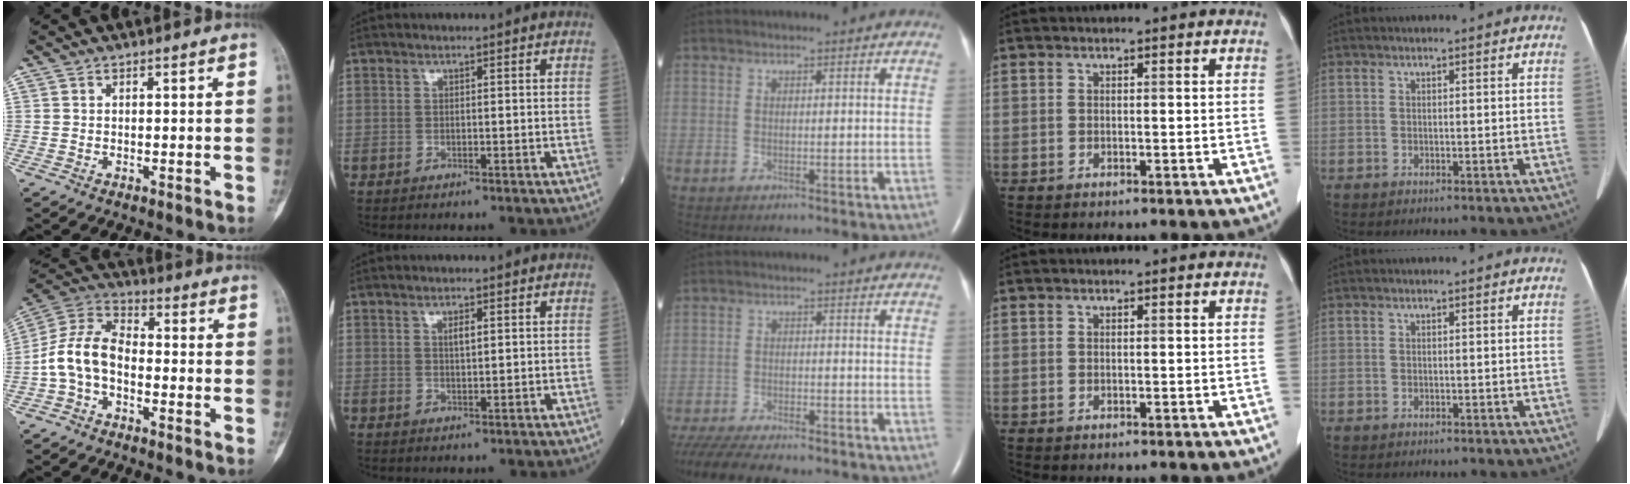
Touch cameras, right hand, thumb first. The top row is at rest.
{"thumb": {"total": 10.2, "force": [-2.5, 6.5, 7.5], "torque": [-0.144, 0.039, -0.062]}, "index": {"total": 1.7, "force": [0.6, 0.5, 1.5], "torque": [-0.024, -0.001, 0.010]}, "middle": {"total": 16.1, "force": [-13.7, 3.7, 7.5], "torque": [-0.165, -0.029, -0.197]}}